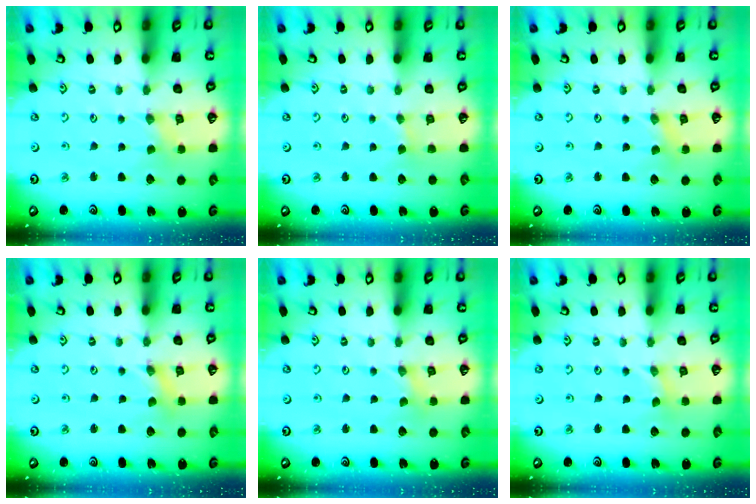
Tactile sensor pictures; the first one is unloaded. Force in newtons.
{"total": 1.5, "press": 1.5, "slide": 0.2}
{"total": 1.0, "press": 0.9, "slide": 0.3}
{"total": 0.8, "press": 0.8, "slide": 0.2}
{"total": 0.0}
{"total": 0.0}